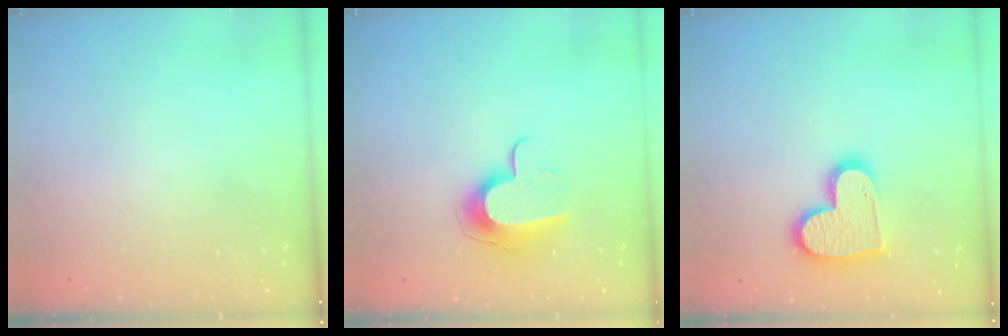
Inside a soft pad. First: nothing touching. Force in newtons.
{"total": 10.5, "press": 10.5, "slide": 0.5}
{"total": 13.9, "press": 13.9, "slide": 1.2}